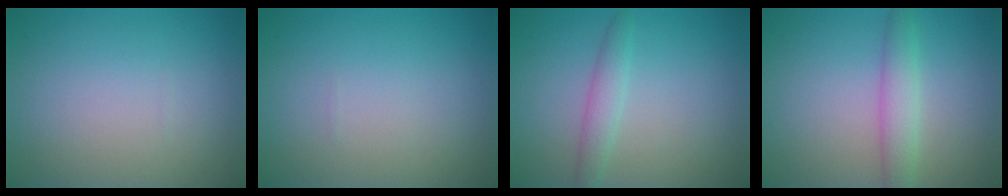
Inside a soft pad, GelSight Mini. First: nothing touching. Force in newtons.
{"total": 0.0}
{"total": 1.9, "press": 1.9, "slide": 0.1}
{"total": 2.6, "press": 2.6, "slide": 0.1}